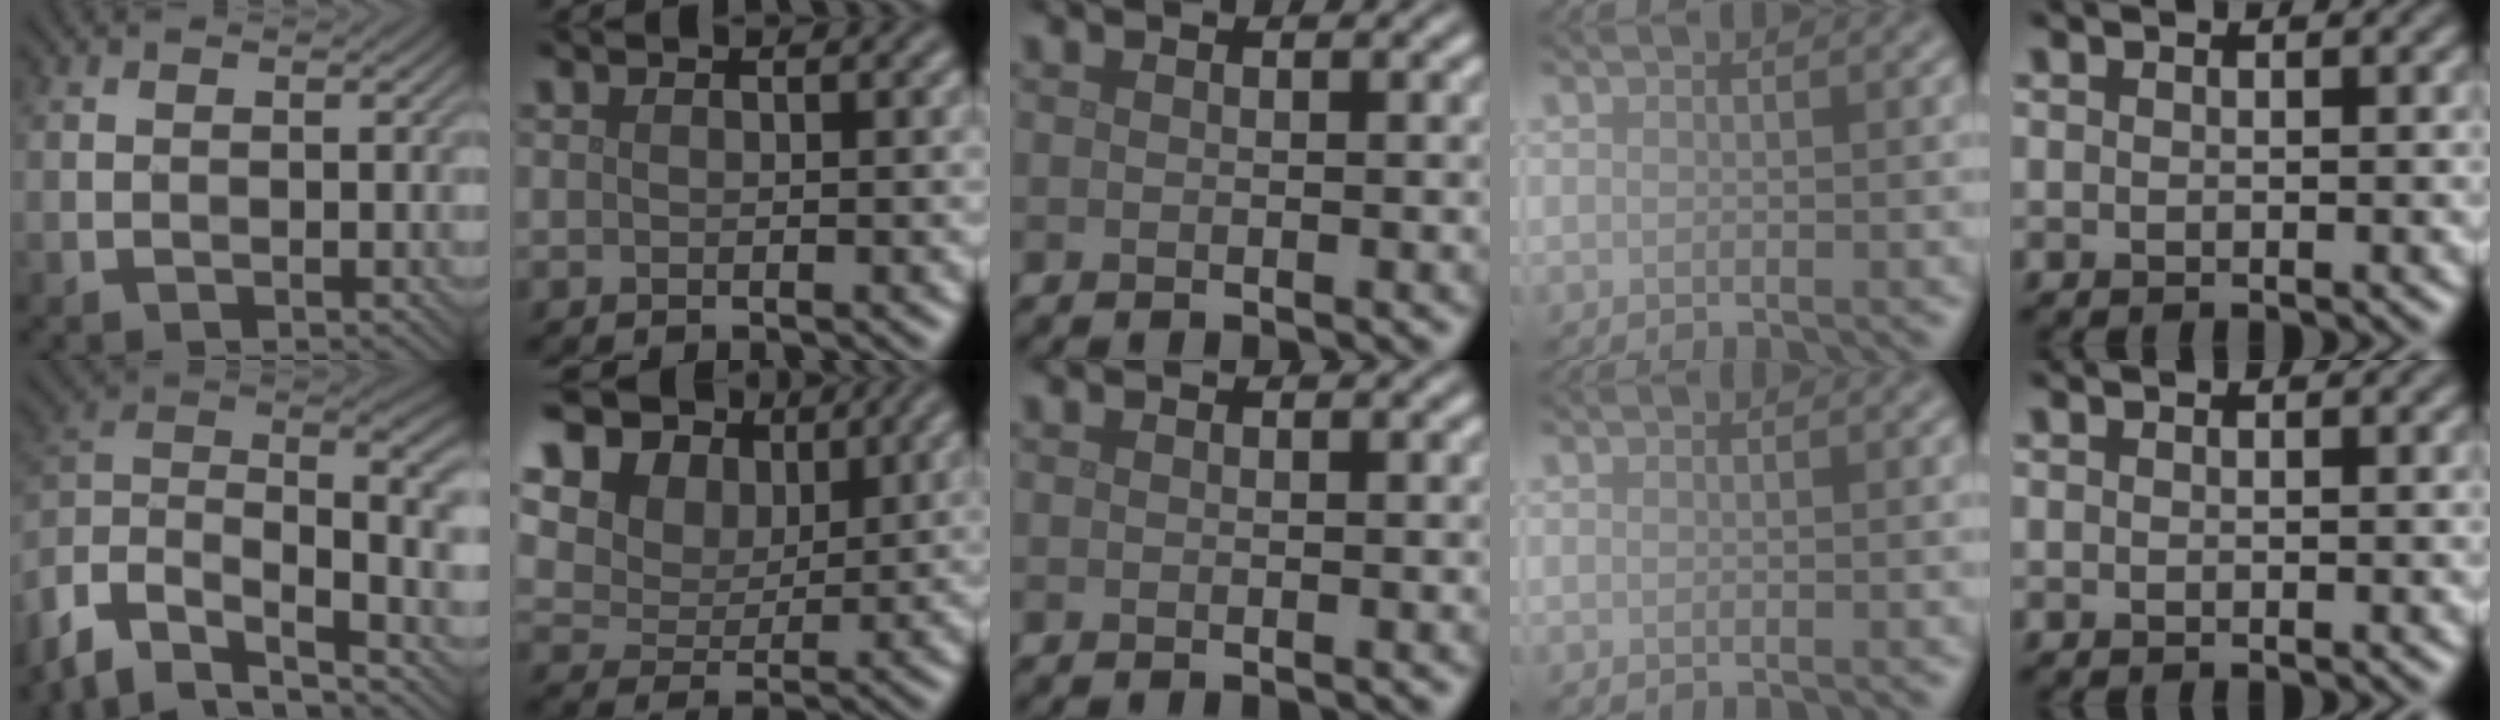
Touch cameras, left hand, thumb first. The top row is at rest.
{"thumb": {"total": 11.8, "force": [-5.0, 6.0, 8.8], "torque": [-0.199, 0.000, -0.108]}, "index": {"total": 12.0, "force": [6.5, 8.2, 6.0], "torque": [-0.124, 0.019, 0.114]}}